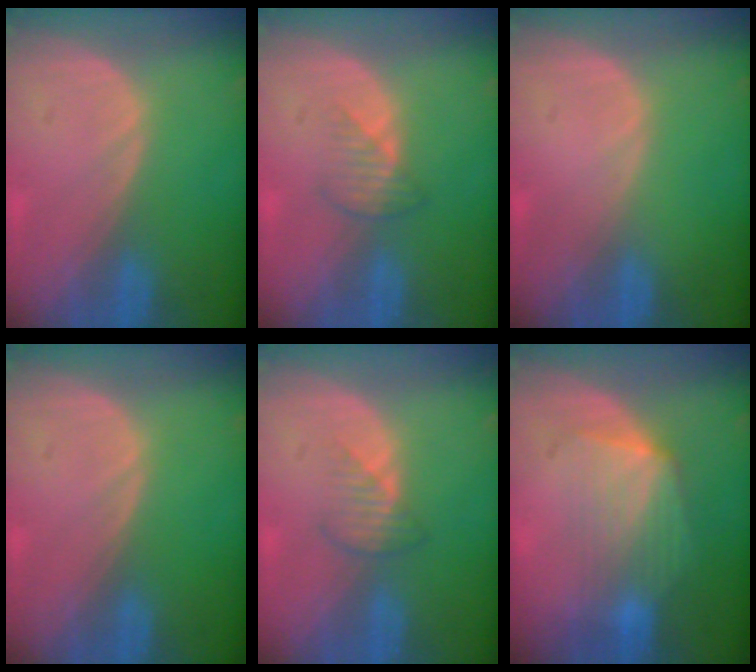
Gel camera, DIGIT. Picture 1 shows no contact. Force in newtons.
{"total": 2.5, "press": 2.5, "slide": 0.3}
{"total": 0.0}
{"total": 0.0}
{"total": 2.7, "press": 2.6, "slide": 0.6}
{"total": 7.1, "press": 6.6, "slide": 2.7}